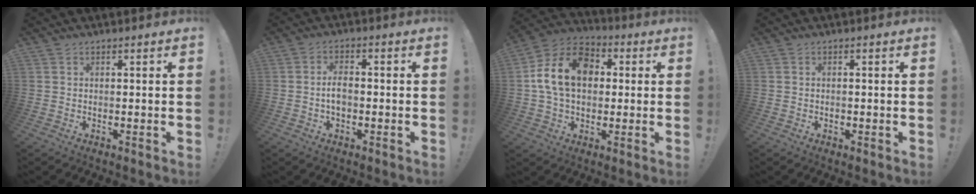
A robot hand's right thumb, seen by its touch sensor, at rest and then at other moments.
{"total": 4.2, "force": [-1.0, 2.2, 3.5], "torque": [-0.065, 0.005, -0.019]}
{"total": 16.9, "force": [2.9, 12.0, 11.5], "torque": [-0.199, 0.009, 0.054]}
{"total": 0.7, "force": [-0.6, 0.4, 0.2], "torque": [-0.008, 0.002, -0.009]}